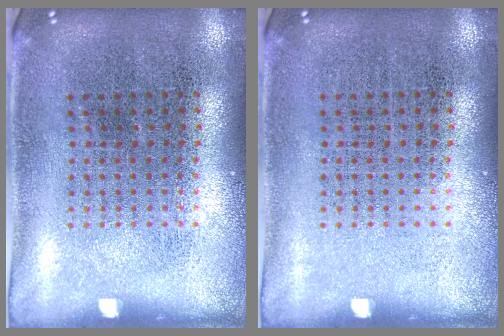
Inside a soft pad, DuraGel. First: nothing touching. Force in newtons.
{"total": 0.0}